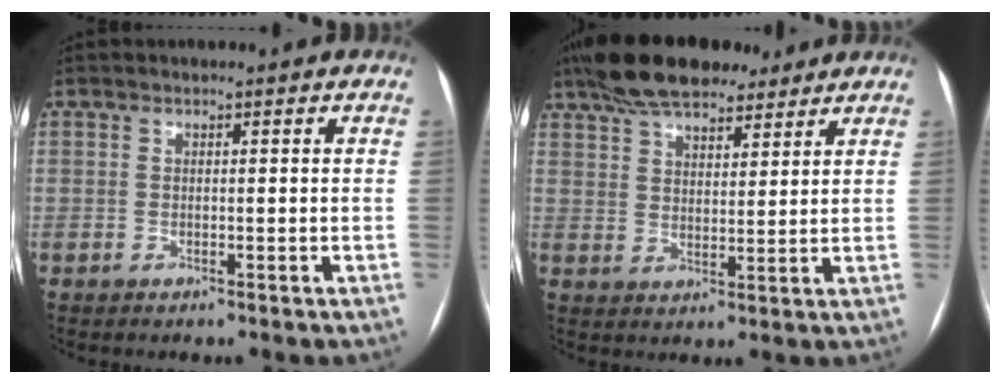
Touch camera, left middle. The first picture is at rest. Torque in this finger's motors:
{"motor_torque": [1.09, -1.05, 0.26, 0.04]}